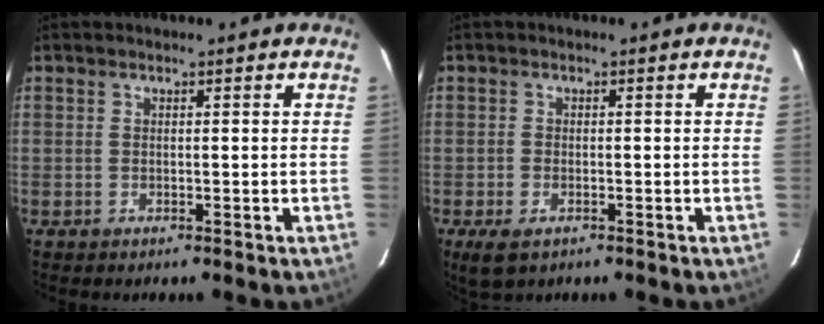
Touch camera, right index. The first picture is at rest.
{"total": 4.0, "force": [-2.2, 2.2, 2.5], "torque": [-0.059, -0.012, -0.040]}